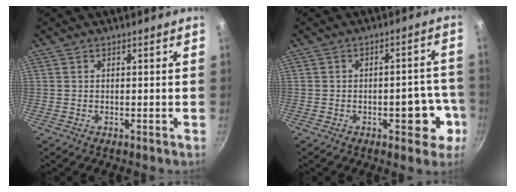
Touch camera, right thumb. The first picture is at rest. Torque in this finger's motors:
{"motor_torque": [1.00, 0.77, -0.10, 0.03, 0.12]}